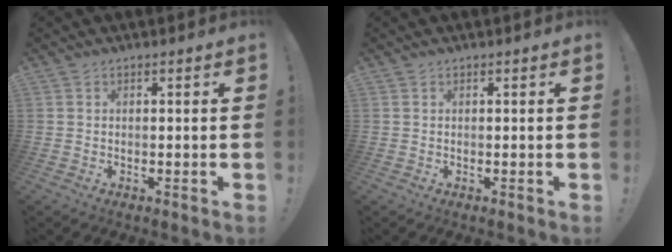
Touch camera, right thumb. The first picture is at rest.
{"total": 0.0}